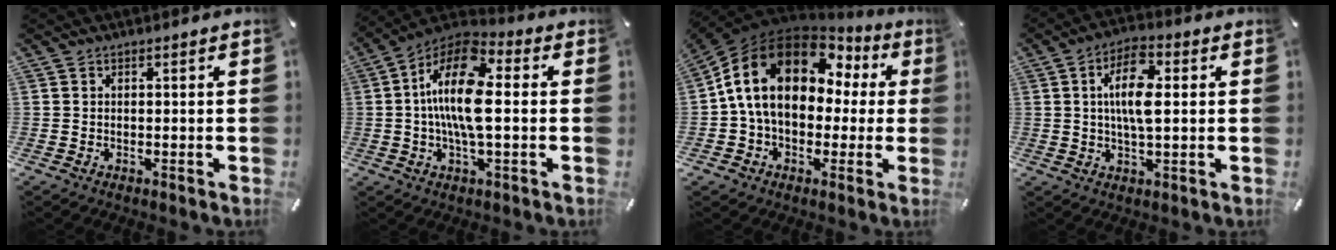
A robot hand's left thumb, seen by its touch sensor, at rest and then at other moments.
{"total": 15.5, "force": [0.6, 6.4, 14.1], "torque": [-0.291, 0.000, 0.007]}
{"total": 19.1, "force": [4.7, 13.8, 12.3], "torque": [-0.244, -0.009, 0.084]}
{"total": 10.3, "force": [1.8, 4.3, 9.2], "torque": [-0.188, 0.002, 0.025]}